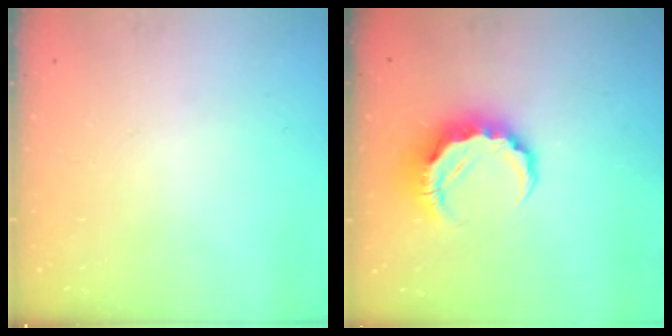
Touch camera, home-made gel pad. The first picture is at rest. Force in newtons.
{"total": 8.1, "press": 7.9, "slide": 1.4}